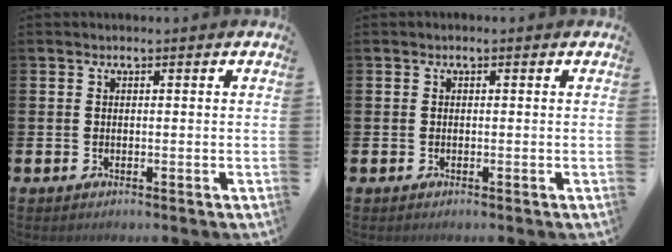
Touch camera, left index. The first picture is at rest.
{"total": 0.0}